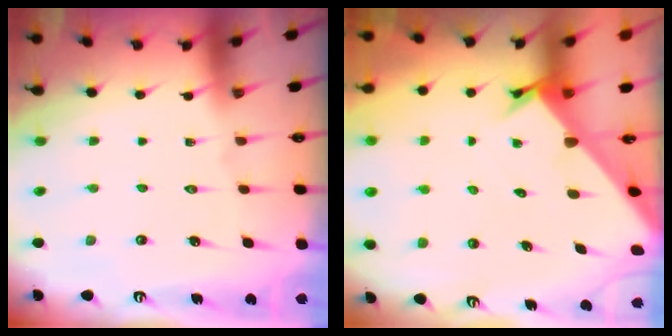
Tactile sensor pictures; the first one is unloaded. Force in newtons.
{"total": 2.8, "press": 2.8, "slide": 0.3}